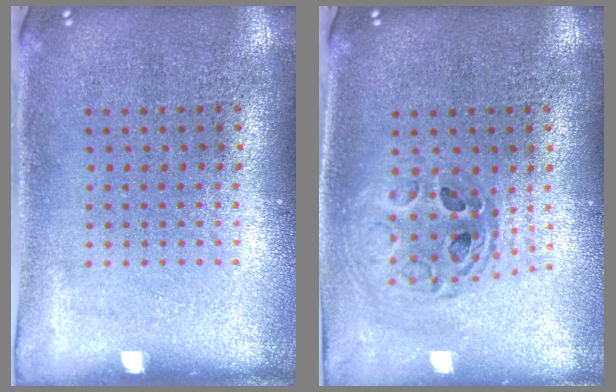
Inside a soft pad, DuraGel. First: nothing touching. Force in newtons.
{"total": 0.7, "press": 0.7, "slide": 0.1}